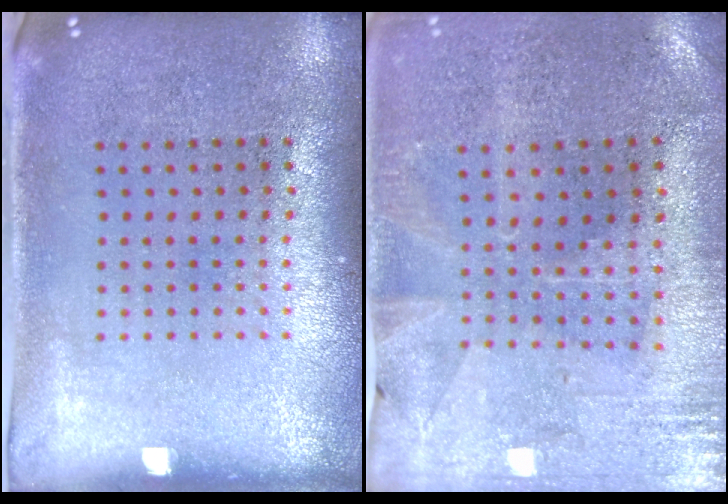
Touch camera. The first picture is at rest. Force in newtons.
{"total": 0.5, "press": 0.3, "slide": 0.4}